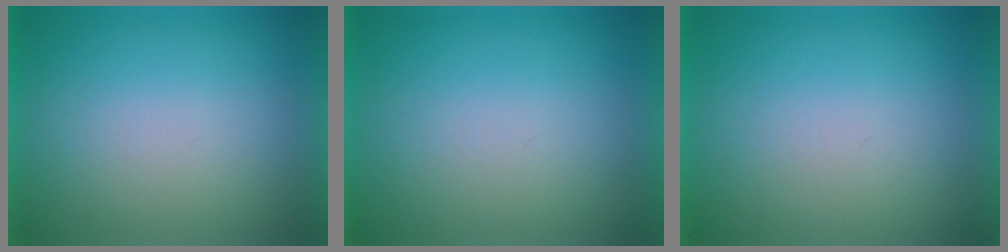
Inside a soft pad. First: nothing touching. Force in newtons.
{"total": 0.0}
{"total": 1.1}